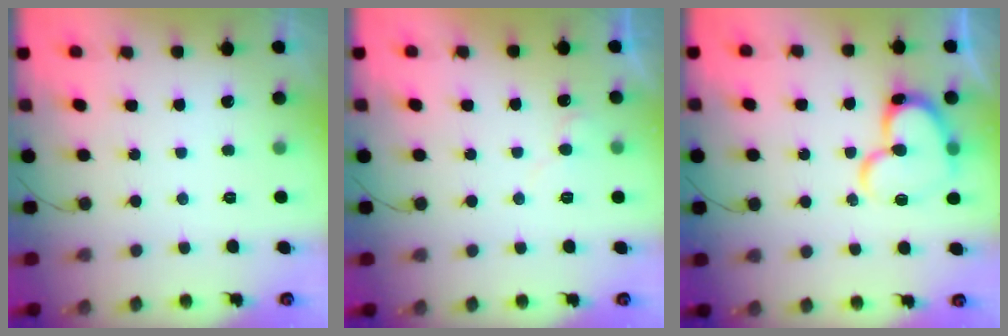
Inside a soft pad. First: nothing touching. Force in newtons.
{"total": 5.4, "press": 5.4, "slide": 0.6}
{"total": 14.6, "press": 14.5, "slide": 1.6}